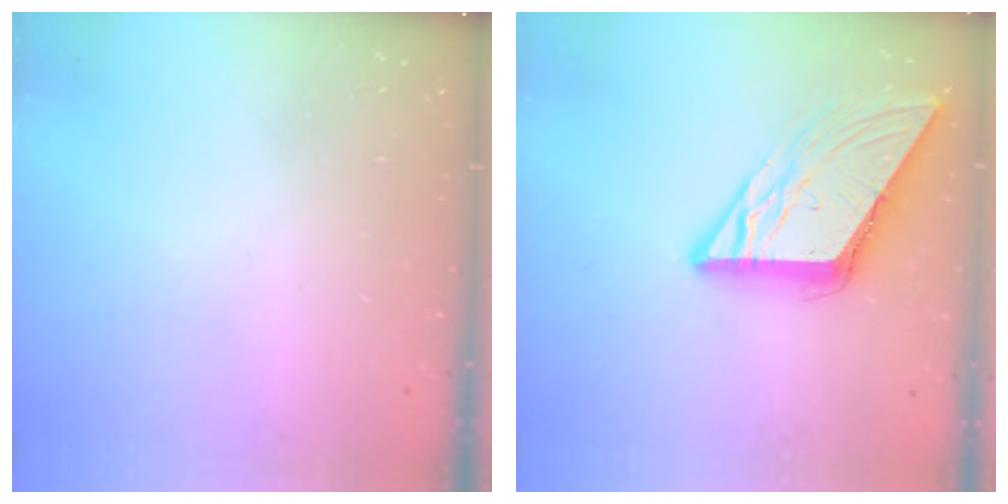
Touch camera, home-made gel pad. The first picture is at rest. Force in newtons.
{"total": 8.8, "press": 8.8, "slide": 0.9}